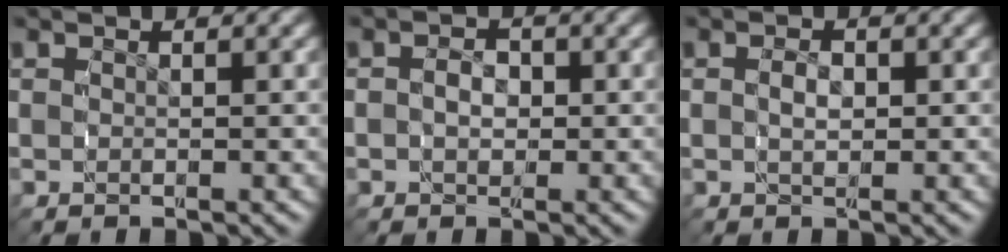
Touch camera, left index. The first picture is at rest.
{"total": 2.4, "force": [-0.5, 1.9, 1.4], "torque": [-0.040, -0.015, -0.005]}
{"total": 2.1, "force": [-0.4, 1.4, 1.5], "torque": [-0.036, -0.013, -0.002]}